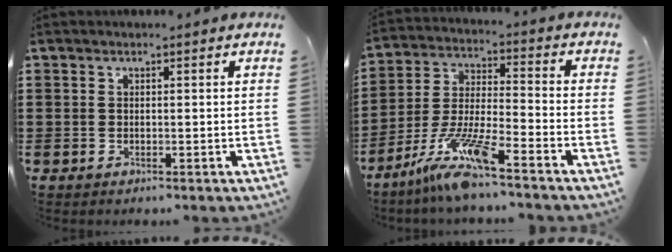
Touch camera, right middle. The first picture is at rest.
{"total": 10.6, "force": [-8.1, 0.4, 6.8], "torque": [-0.149, -0.008, -0.163]}